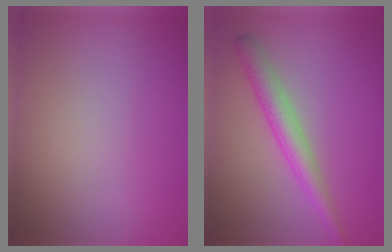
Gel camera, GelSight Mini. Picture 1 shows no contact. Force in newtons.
{"total": 3.4, "press": 3.4, "slide": 0.1}